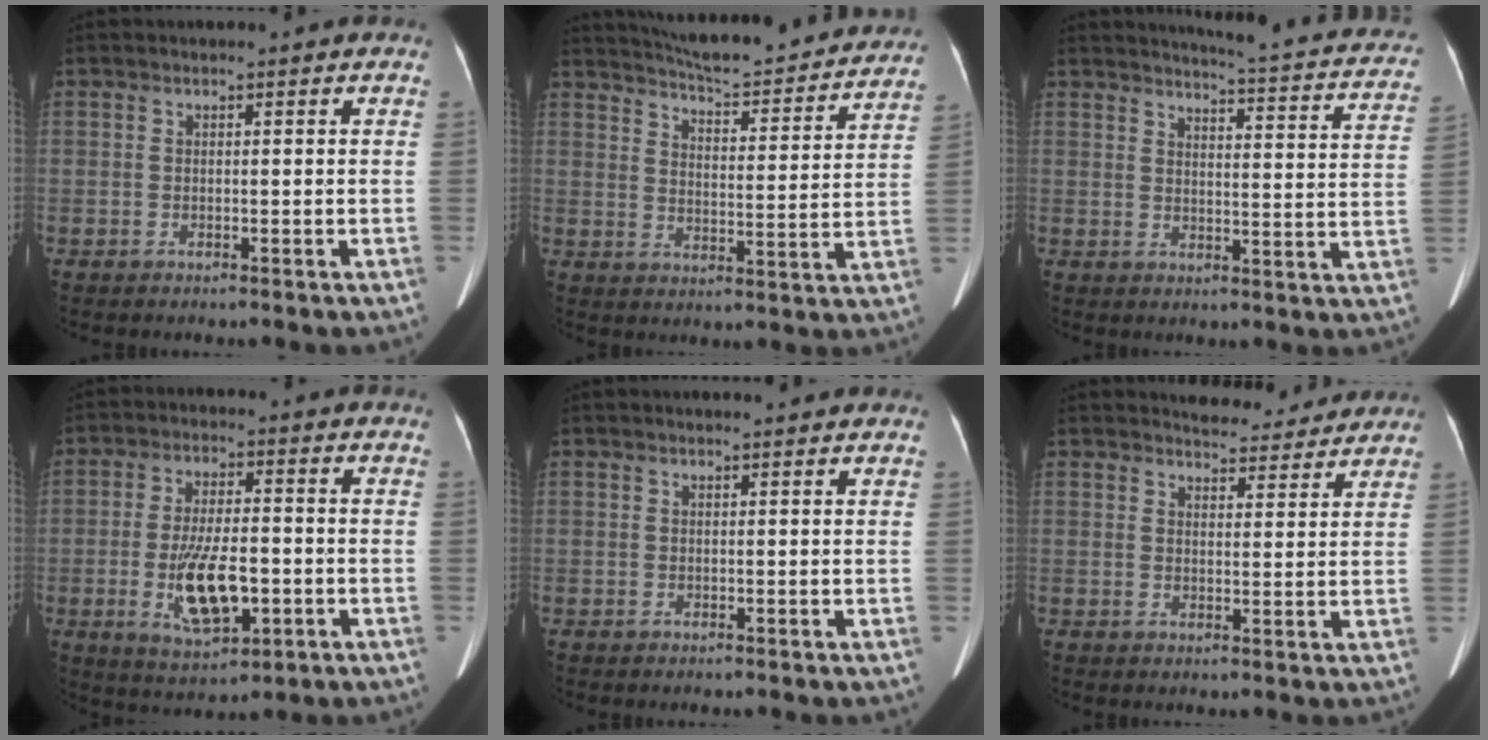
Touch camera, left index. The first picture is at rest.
{"total": 22.2, "force": [20.6, 3.3, 7.7], "torque": [-0.110, -0.030, 0.260]}
{"total": 18.3, "force": [17.0, 2.1, 6.4], "torque": [-0.072, -0.060, 0.179]}
{"total": 10.2, "force": [-2.6, 3.7, 9.1], "torque": [-0.177, -0.006, -0.038]}
{"total": 1.8, "force": [1.7, 0.1, 0.4], "torque": [-0.009, 0.006, 0.020]}
{"total": 6.5, "force": [6.3, 1.5, 0.4], "torque": [-0.003, 0.002, 0.074]}